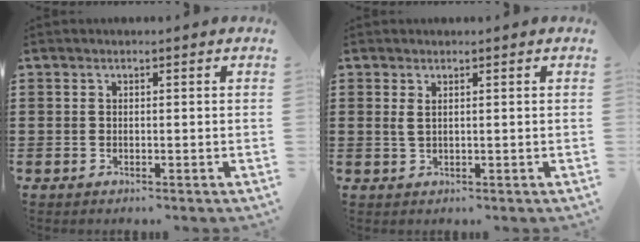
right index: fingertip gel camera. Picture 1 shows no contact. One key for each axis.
{"total": 1.2, "fx": 0.6, "fy": 0.3, "fz": 1.0, "tx": -0.021, "ty": 0.002, "tz": 0.010}